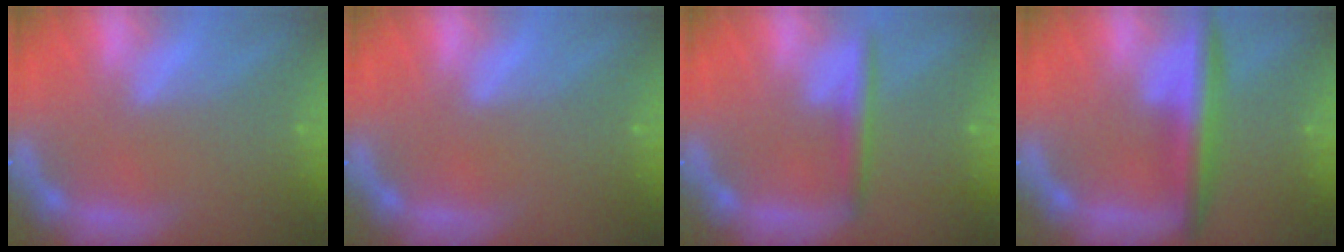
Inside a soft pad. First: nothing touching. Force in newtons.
{"total": 0.0}
{"total": 2.4}
{"total": 5.0}